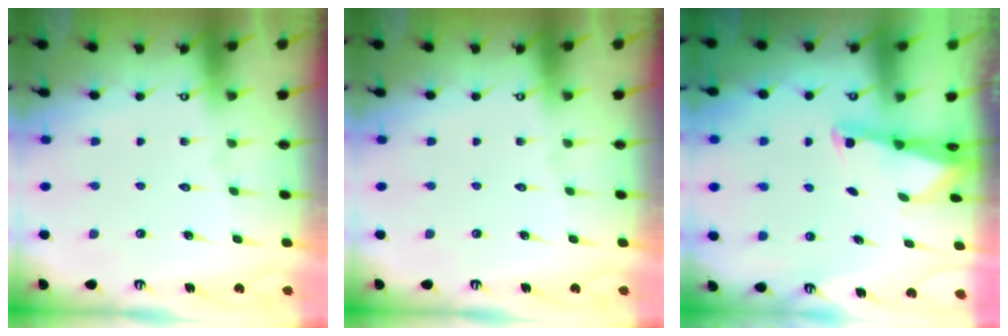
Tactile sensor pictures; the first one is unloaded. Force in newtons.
{"total": 0.0}
{"total": 1.7, "press": 1.7, "slide": 0.3}